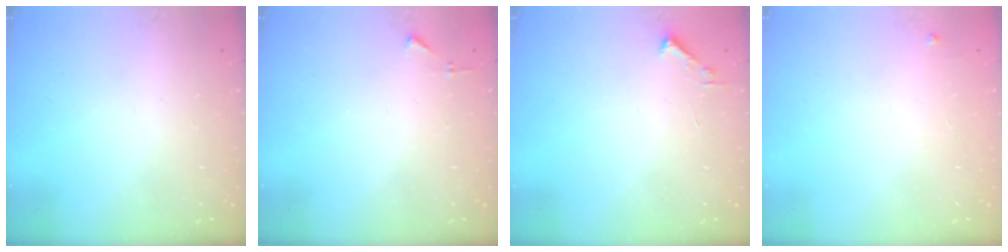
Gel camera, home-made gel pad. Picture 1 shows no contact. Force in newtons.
{"total": 3.7, "press": 3.7, "slide": 0.5}
{"total": 1.7, "press": 1.7, "slide": 0.2}
{"total": 3.2, "press": 3.2, "slide": 0.5}